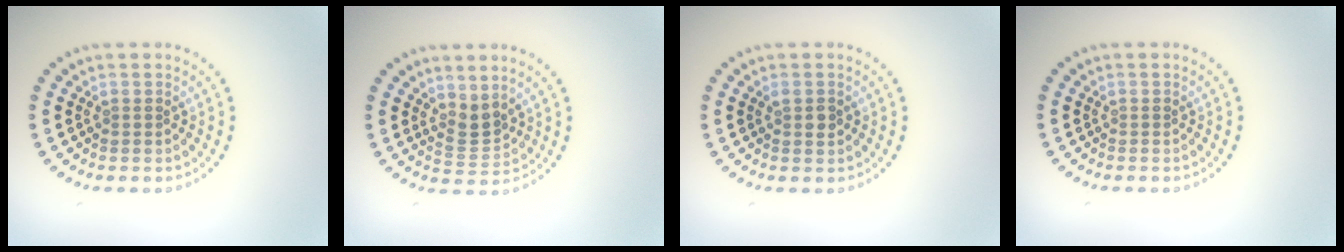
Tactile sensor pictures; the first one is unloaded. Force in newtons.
{"total": 2.2, "press": 1.5, "slide": 1.6}
{"total": 1.0, "press": 1.0, "slide": 0.3}
{"total": 0.0}